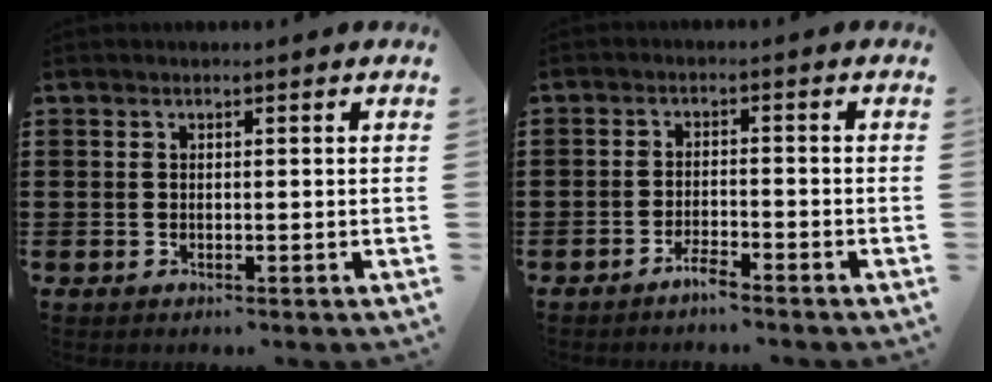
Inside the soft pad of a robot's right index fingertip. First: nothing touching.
{"total": 2.4, "force": [-2.2, 0.2, 1.0], "torque": [-0.020, 0.005, -0.042]}